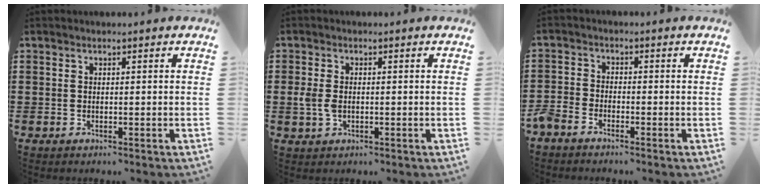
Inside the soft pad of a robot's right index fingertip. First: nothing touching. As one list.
[{"total": 3.2, "force": [-0.2, 2.0, 2.5], "torque": [-0.070, -0.003, -0.010]}, {"total": 2.3, "force": [-2.2, 0.6, 0.2], "torque": [-0.014, 0.002, -0.048]}]